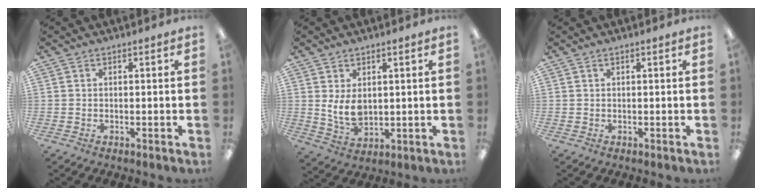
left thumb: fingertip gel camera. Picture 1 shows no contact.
{"total": 6.5, "force": [1.7, 3.8, 5.0], "torque": [-0.099, -0.013, 0.027]}
{"total": 0.0}